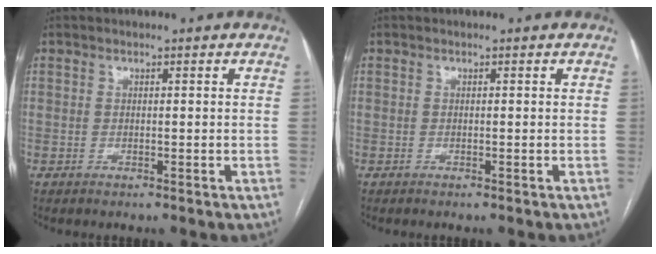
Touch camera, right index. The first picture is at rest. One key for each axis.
{"total": 0.0}